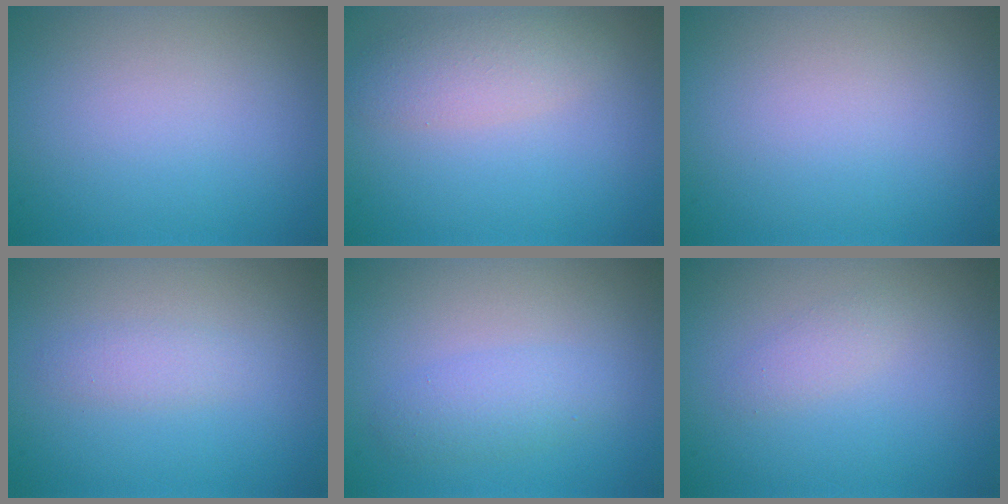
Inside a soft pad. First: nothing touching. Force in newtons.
{"total": 3.0, "press": 3.0, "slide": 0.1}
{"total": 0.0}
{"total": 1.3, "press": 1.3, "slide": 0.0}
{"total": 2.2, "press": 2.2, "slide": 0.1}
{"total": 1.2, "press": 1.2, "slide": 0.0}